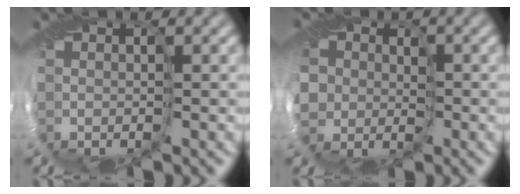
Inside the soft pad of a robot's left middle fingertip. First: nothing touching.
{"total": 5.5, "force": [-0.9, 5.1, 2.0], "torque": [-0.038, -0.007, -0.065]}